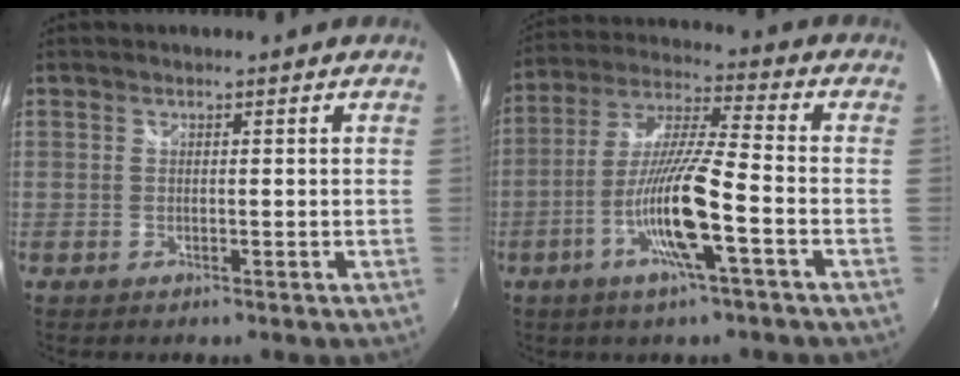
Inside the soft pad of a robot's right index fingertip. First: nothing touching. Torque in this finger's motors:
{"motor_torque": [2.10, -0.04, 1.05, 0.21]}